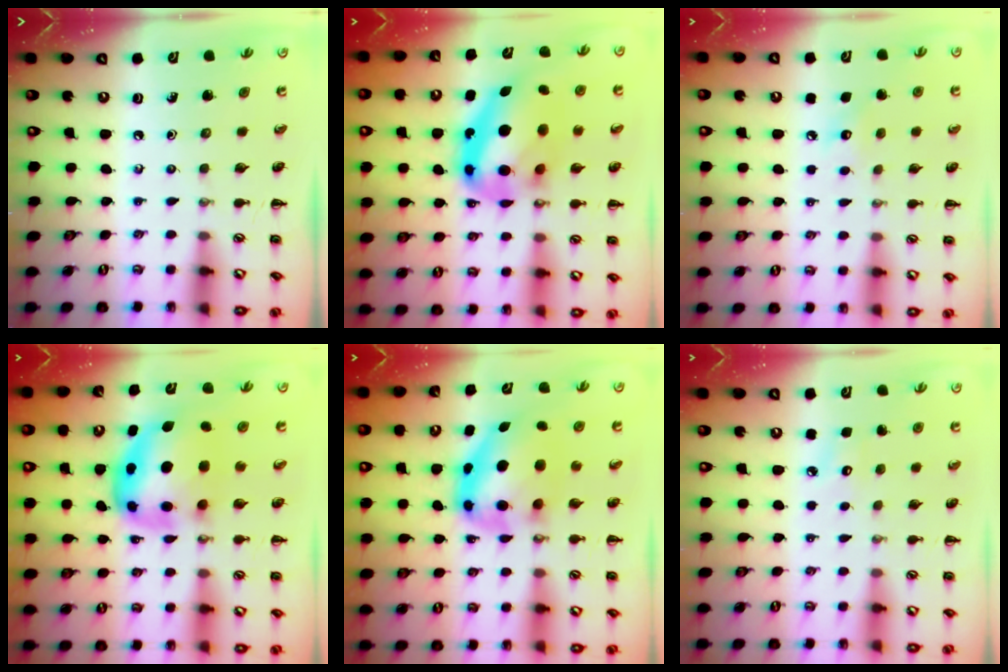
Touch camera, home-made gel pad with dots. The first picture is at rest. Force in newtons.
{"total": 19.0, "press": 18.4, "slide": 4.6}
{"total": 6.3, "press": 6.1, "slide": 1.7}
{"total": 8.5, "press": 8.2, "slide": 2.1}
{"total": 8.0, "press": 7.8, "slide": 2.0}
{"total": 4.9, "press": 4.7, "slide": 1.4}